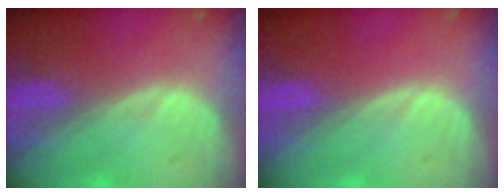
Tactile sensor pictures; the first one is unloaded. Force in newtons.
{"total": 0.0}